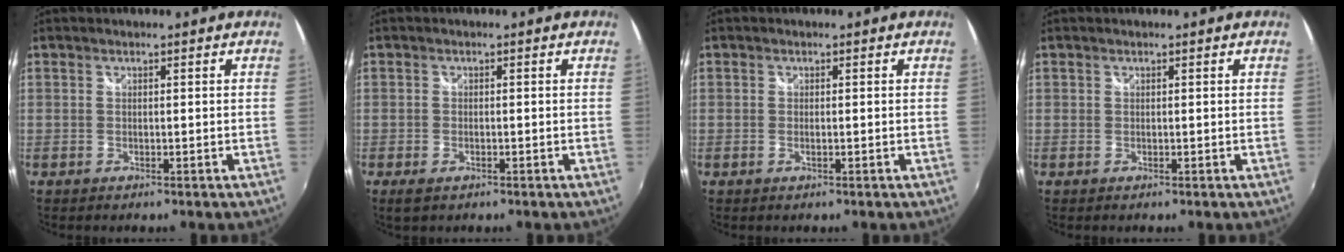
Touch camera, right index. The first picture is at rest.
{"total": 2.3, "force": [-1.4, 1.2, 1.4], "torque": [-0.031, -0.005, -0.024]}
{"total": 0.7, "force": [-0.2, 0.0, 0.6], "torque": [-0.014, 0.001, -0.005]}
{"total": 0.0}